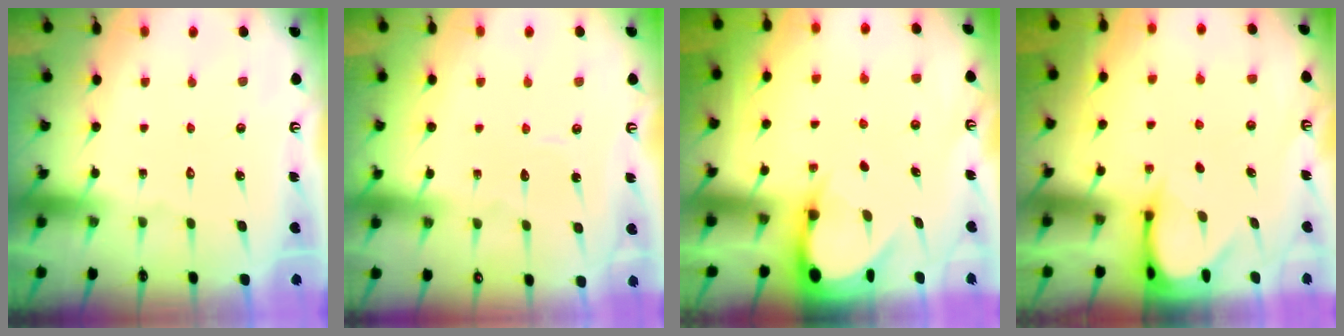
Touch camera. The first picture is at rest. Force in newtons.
{"total": 2.6, "press": 2.6, "slide": 0.3}
{"total": 3.9, "press": 3.9, "slide": 0.2}
{"total": 3.7, "press": 3.7, "slide": 0.2}